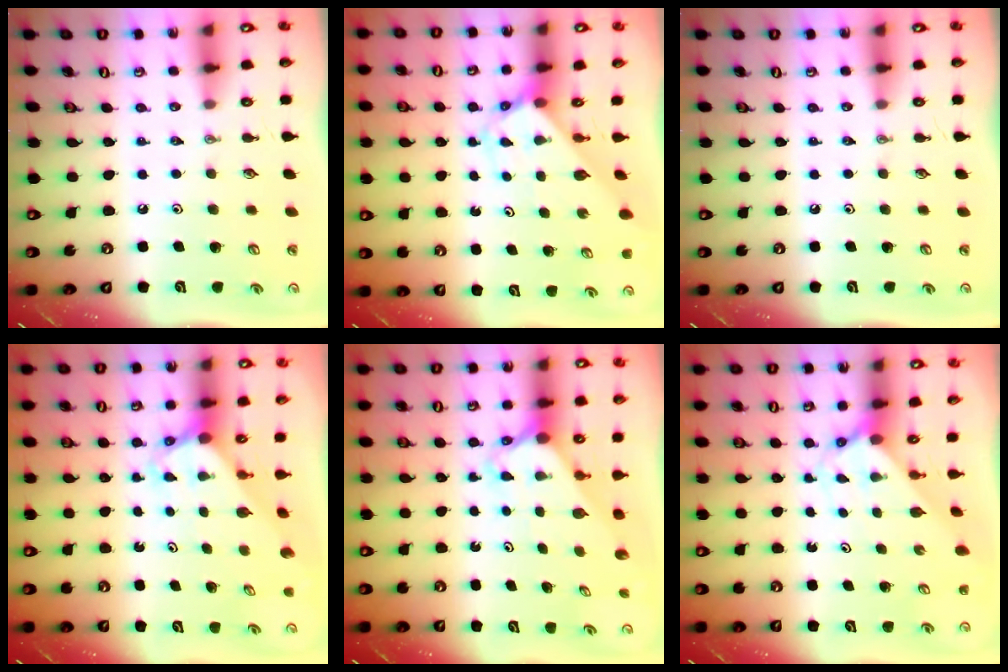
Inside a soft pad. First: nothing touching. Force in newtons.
{"total": 2.9, "press": 2.9, "slide": 0.2}
{"total": 0.0}
{"total": 3.1, "press": 3.1, "slide": 0.2}
{"total": 2.5, "press": 2.5, "slide": 0.1}
{"total": 2.3, "press": 2.3, "slide": 0.2}